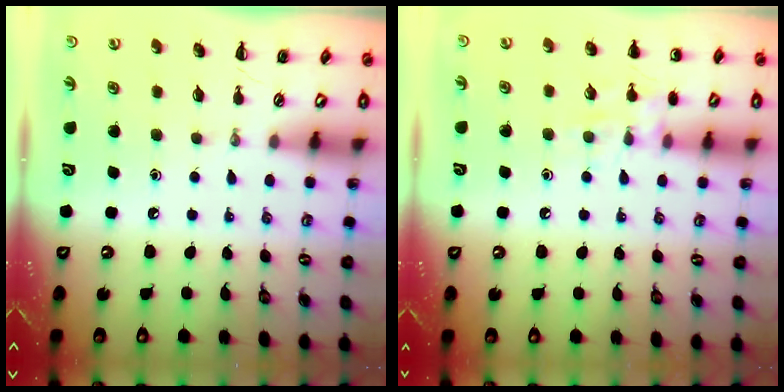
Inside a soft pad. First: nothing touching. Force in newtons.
{"total": 8.8, "press": 8.7, "slide": 1.5}